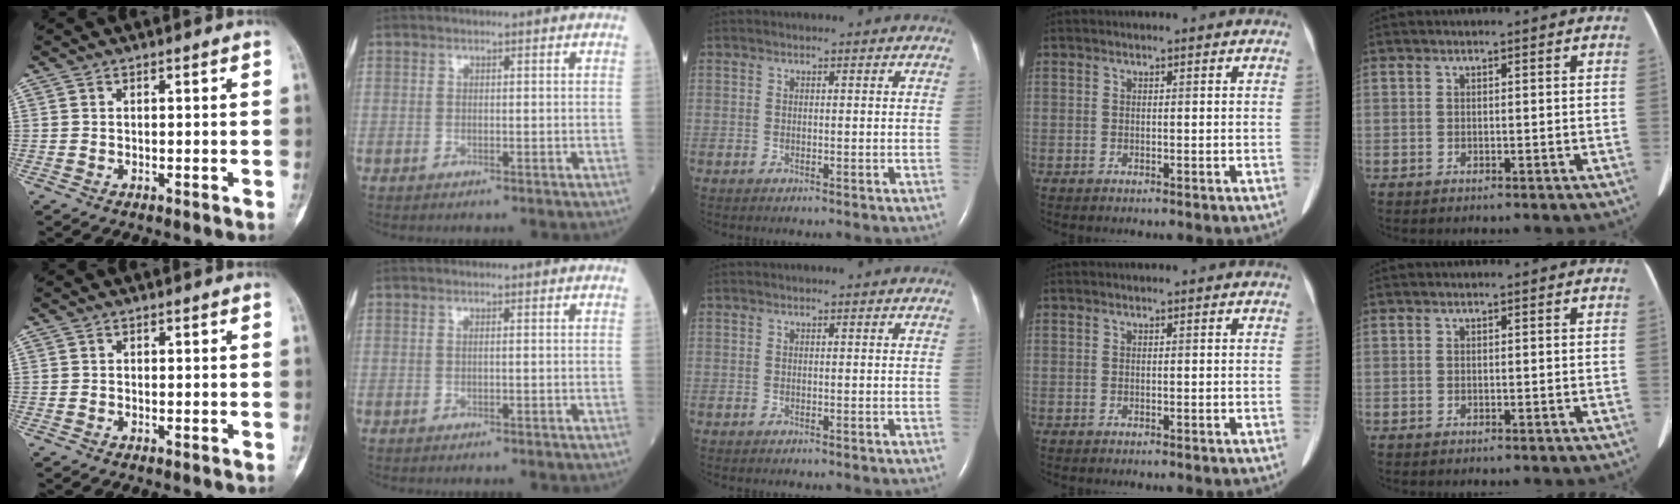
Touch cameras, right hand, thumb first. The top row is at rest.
{}